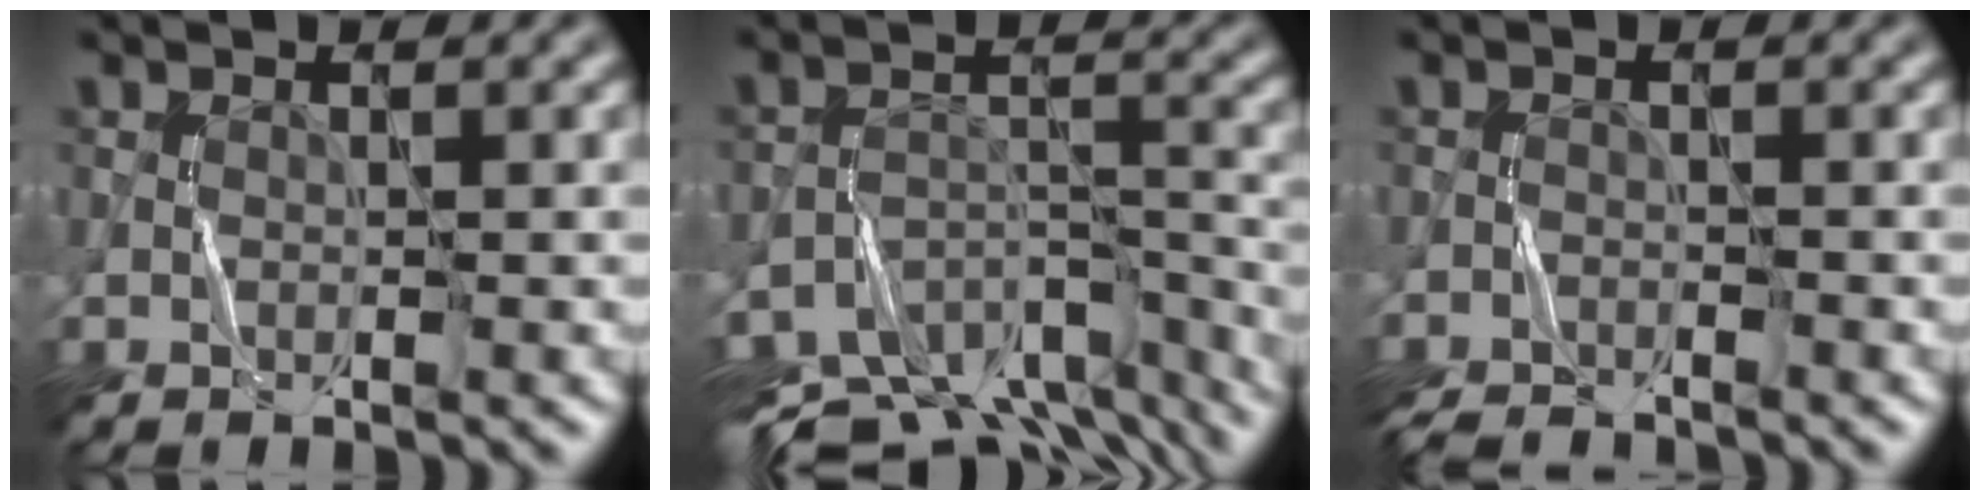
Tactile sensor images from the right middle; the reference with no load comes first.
{"total": 10.9, "force": [-9.2, 4.4, 4.0], "torque": [-0.066, 0.001, -0.118]}
{"total": 3.6, "force": [-3.6, 0.4, 0.6], "torque": [-0.019, -0.012, -0.065]}